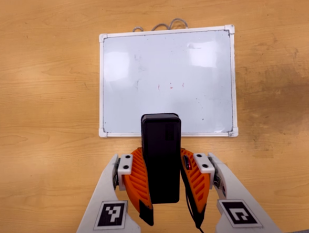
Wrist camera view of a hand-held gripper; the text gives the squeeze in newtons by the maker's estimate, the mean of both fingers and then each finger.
{"total": 8.1, "left": 7.0, "right": 9.1}